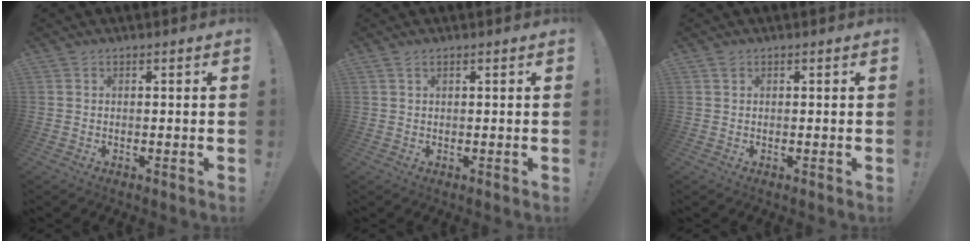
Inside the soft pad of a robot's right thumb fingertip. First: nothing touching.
{"total": 1.5, "force": [0.8, 0.6, 1.2], "torque": [-0.025, 0.001, 0.015]}
{"total": 0.7, "force": [0.4, 0.4, 0.3], "torque": [-0.007, 0.001, 0.008]}